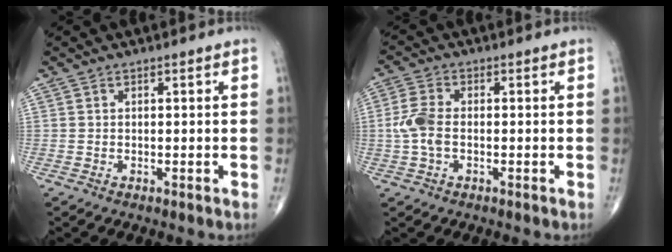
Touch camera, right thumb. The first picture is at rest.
{"total": 5.4, "force": [-0.6, 3.0, 4.4], "torque": [-0.109, 0.012, -0.016]}